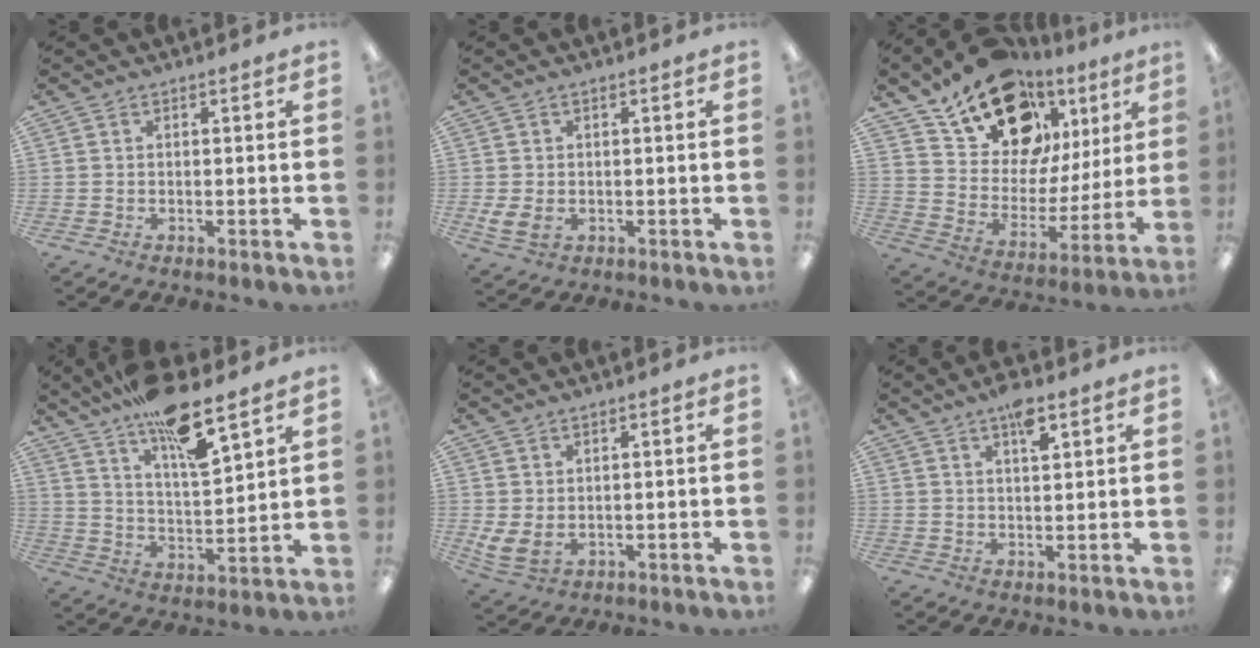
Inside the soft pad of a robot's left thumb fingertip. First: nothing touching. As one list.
[{"total": 3.8, "force": [-0.4, 2.6, 2.8], "torque": [-0.060, -0.006, -0.011]}, {"total": 19.4, "force": [13.4, 11.4, 8.0], "torque": [-0.142, -0.075, 0.245]}, {"total": 14.8, "force": [11.1, 3.2, 9.2], "torque": [-0.157, -0.064, 0.185]}, {"total": 4.4, "force": [1.1, 2.9, 3.1], "torque": [-0.070, -0.011, 0.019]}, {"total": 5.4, "force": [3.5, 1.8, 3.6], "torque": [-0.056, -0.012, 0.057]}]